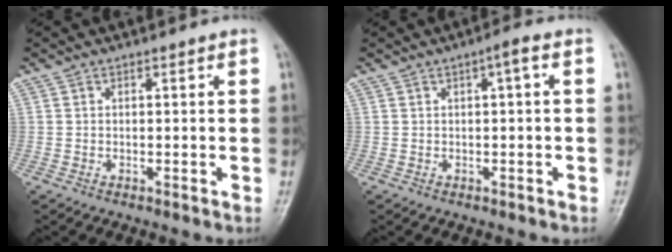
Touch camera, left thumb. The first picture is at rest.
{"total": 2.1, "force": [0.3, 0.3, 2.0], "torque": [-0.033, 0.007, 0.002]}